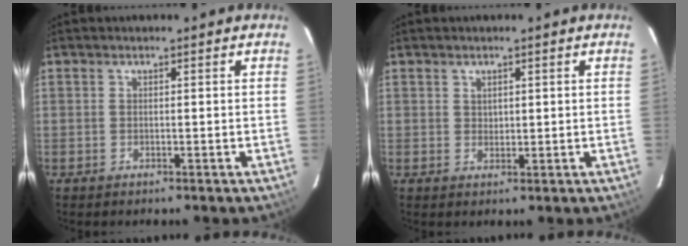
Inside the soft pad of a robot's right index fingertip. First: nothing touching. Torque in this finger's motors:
{"motor_torque": [-0.25, 0.27, 0.01, -0.01]}